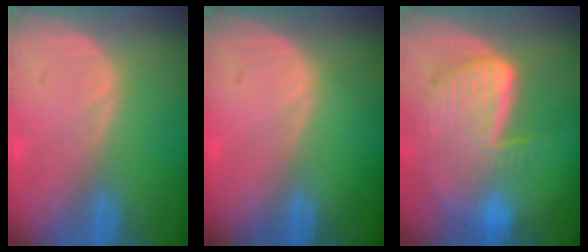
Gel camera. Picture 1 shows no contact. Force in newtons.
{"total": 0.0}
{"total": 9.3, "press": 8.1, "slide": 4.6}